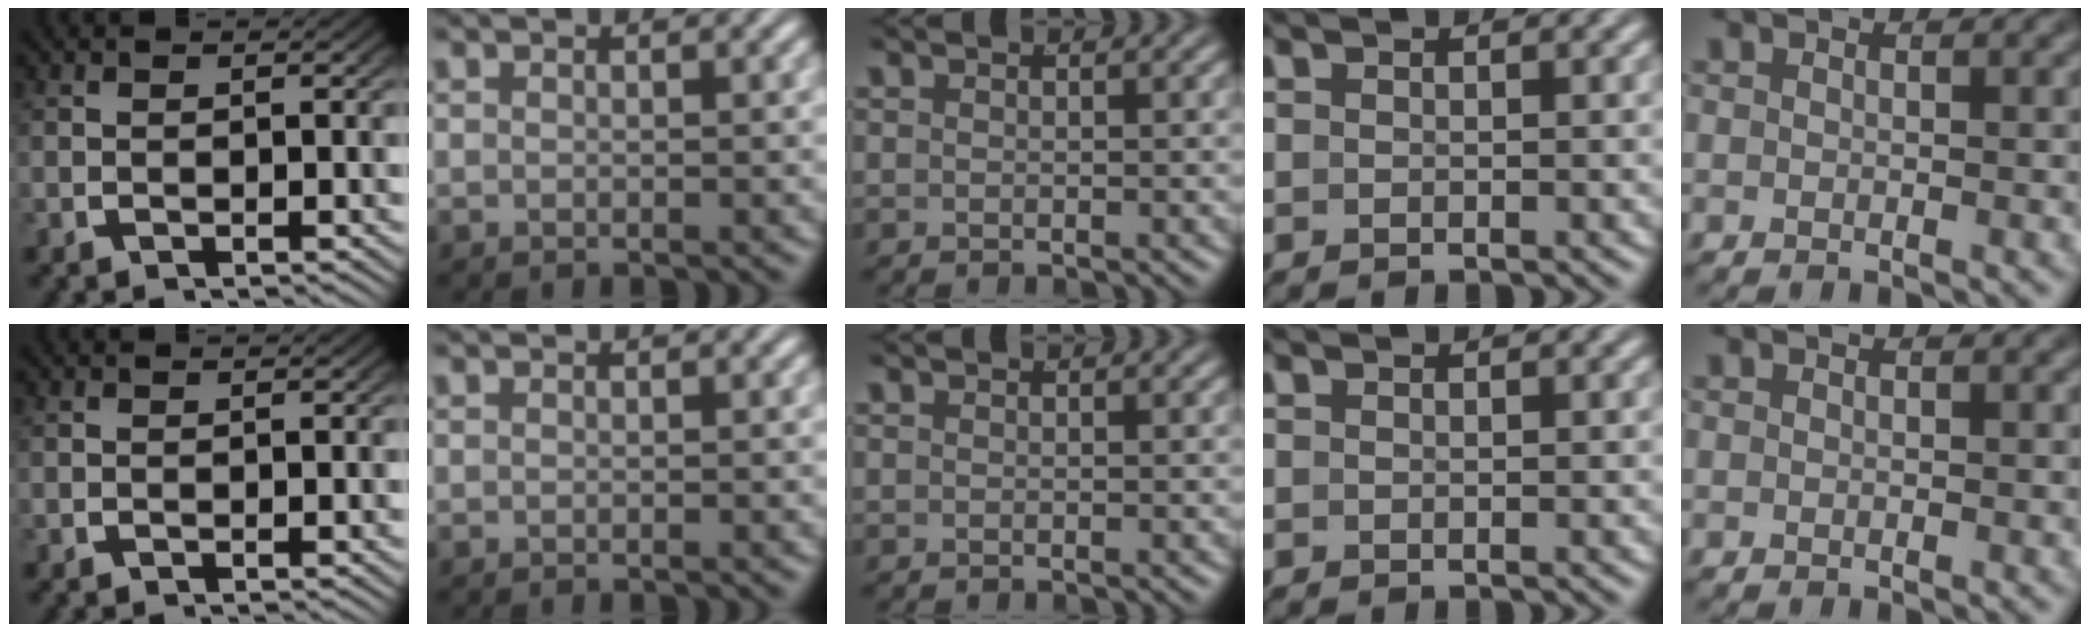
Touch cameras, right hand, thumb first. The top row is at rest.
{}